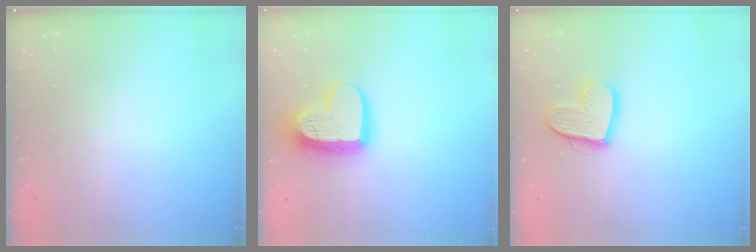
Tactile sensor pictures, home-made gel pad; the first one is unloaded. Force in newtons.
{"total": 17.3, "press": 17.3, "slide": 1.7}
{"total": 12.9, "press": 12.9, "slide": 1.0}